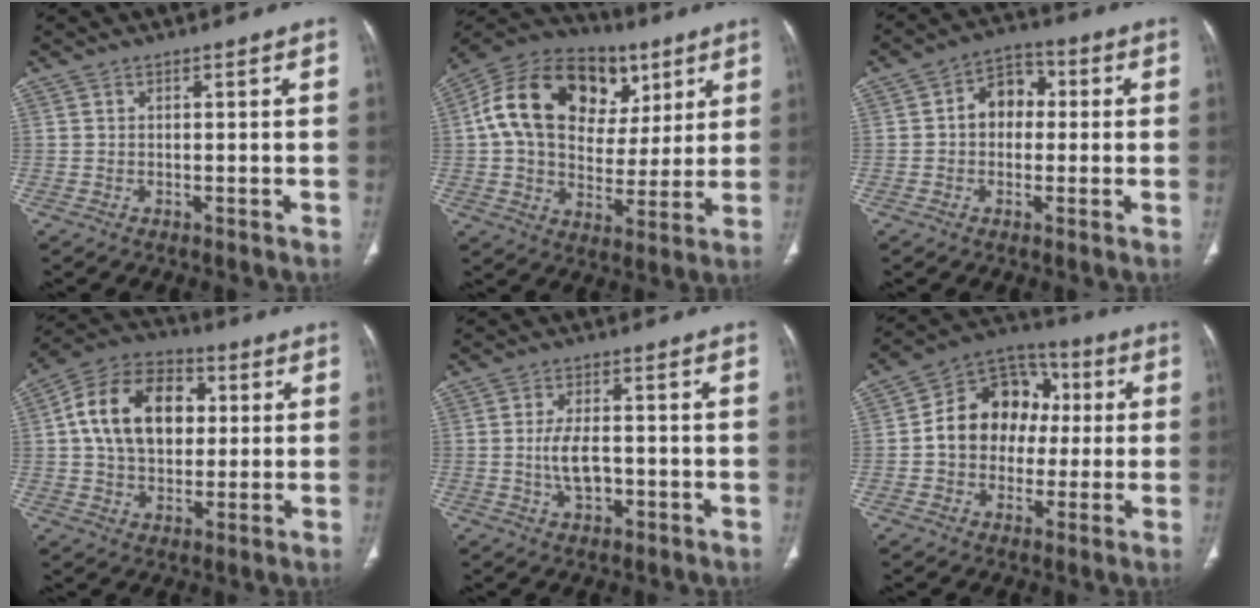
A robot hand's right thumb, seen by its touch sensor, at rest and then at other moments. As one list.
[{"total": 24.0, "force": [7.5, 17.1, 15.1], "torque": [-0.236, 0.023, 0.120]}, {"total": 7.5, "force": [0.5, 5.8, 4.8], "torque": [-0.044, 0.022, -0.004]}, {"total": 17.3, "force": [3.0, 11.9, 12.2], "torque": [-0.184, 0.014, 0.044]}, {"total": 5.7, "force": [-0.9, 3.2, 4.6], "torque": [-0.083, 0.008, -0.014]}, {"total": 15.2, "force": [0.6, 12.4, 8.9], "torque": [-0.097, 0.033, 0.000]}]